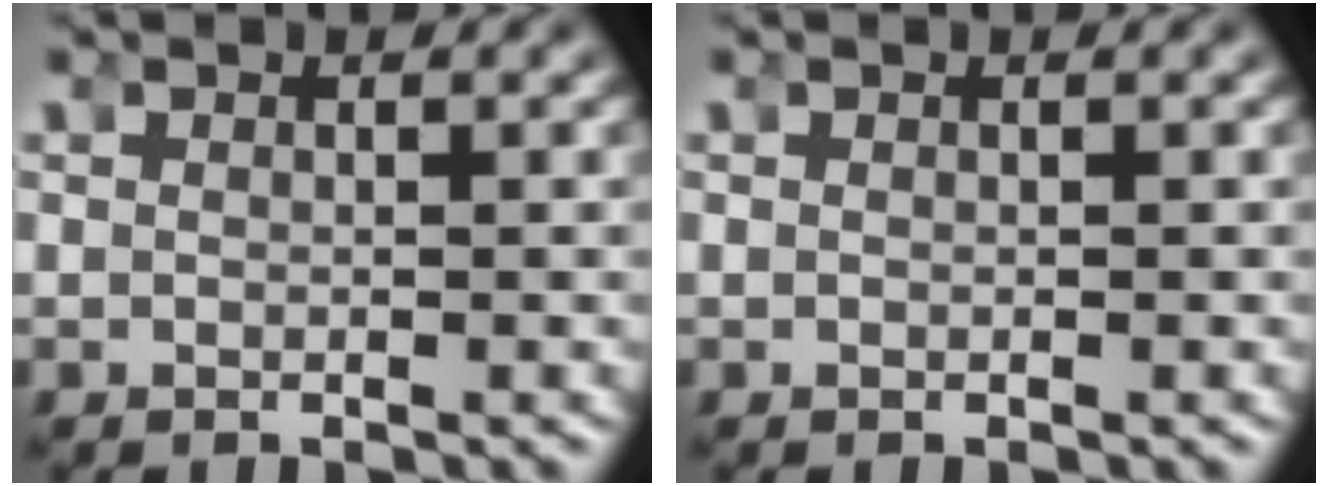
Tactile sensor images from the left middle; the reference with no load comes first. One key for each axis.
{"total": 0.0}